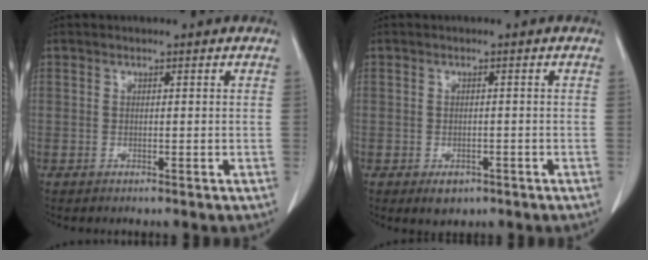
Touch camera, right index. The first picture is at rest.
{"total": 2.4, "force": [-1.4, 1.7, 1.1], "torque": [-0.011, 0.001, -0.009]}